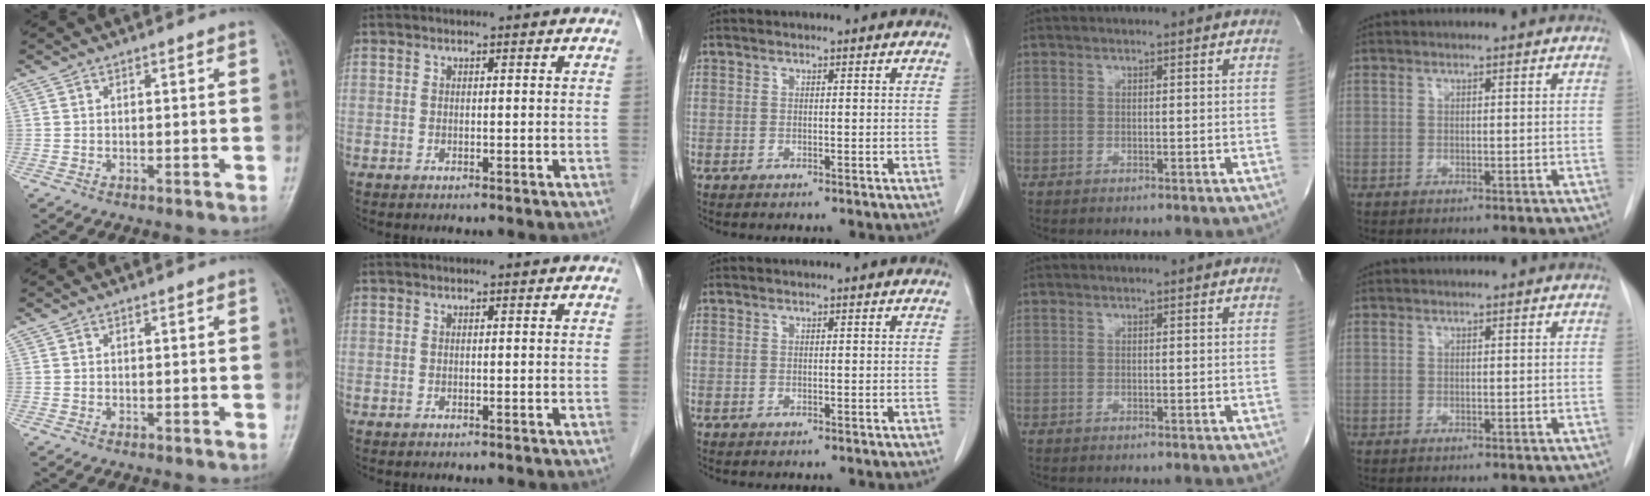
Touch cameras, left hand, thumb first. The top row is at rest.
{}